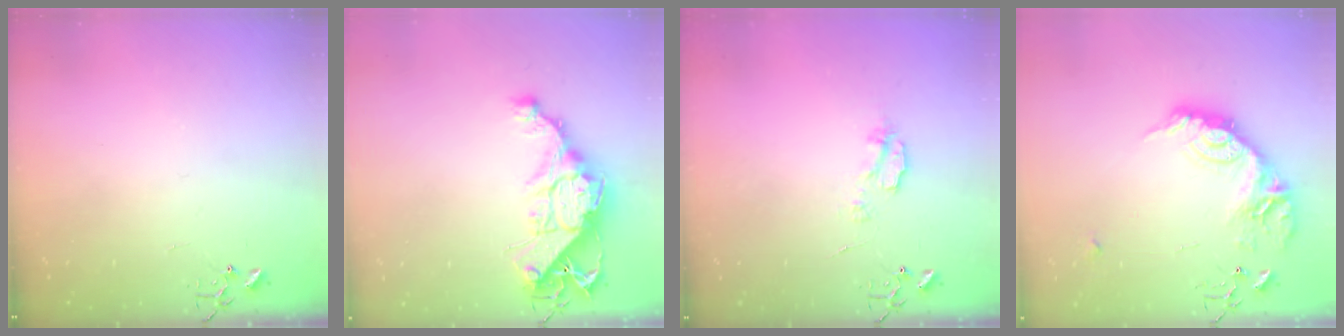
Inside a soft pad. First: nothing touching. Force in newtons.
{"total": 13.4, "press": 13.4, "slide": 1.1}
{"total": 5.1, "press": 5.0, "slide": 0.7}
{"total": 20.9, "press": 20.9, "slide": 1.2}